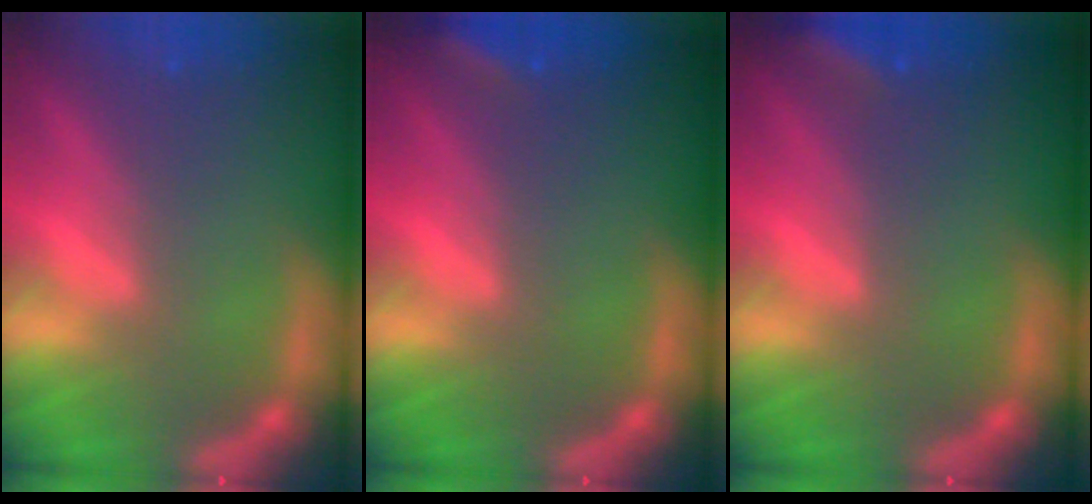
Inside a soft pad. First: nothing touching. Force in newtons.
{"total": 2.4}
{"total": 2.9}